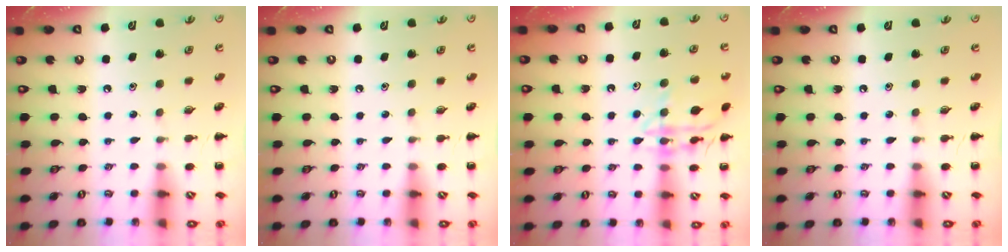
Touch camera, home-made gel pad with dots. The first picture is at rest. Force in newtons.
{"total": 0.0}
{"total": 13.9, "press": 13.9, "slide": 0.9}
{"total": 0.0}